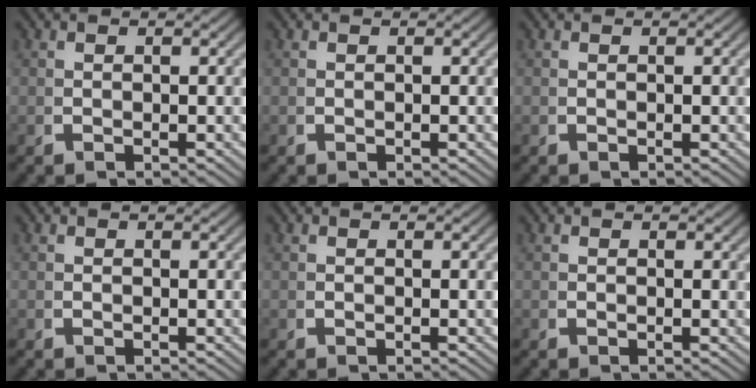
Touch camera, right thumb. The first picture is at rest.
{"total": 0.0}
{"total": 0.0}
{"total": 0.0}
{"total": 0.0}
{"total": 0.0}